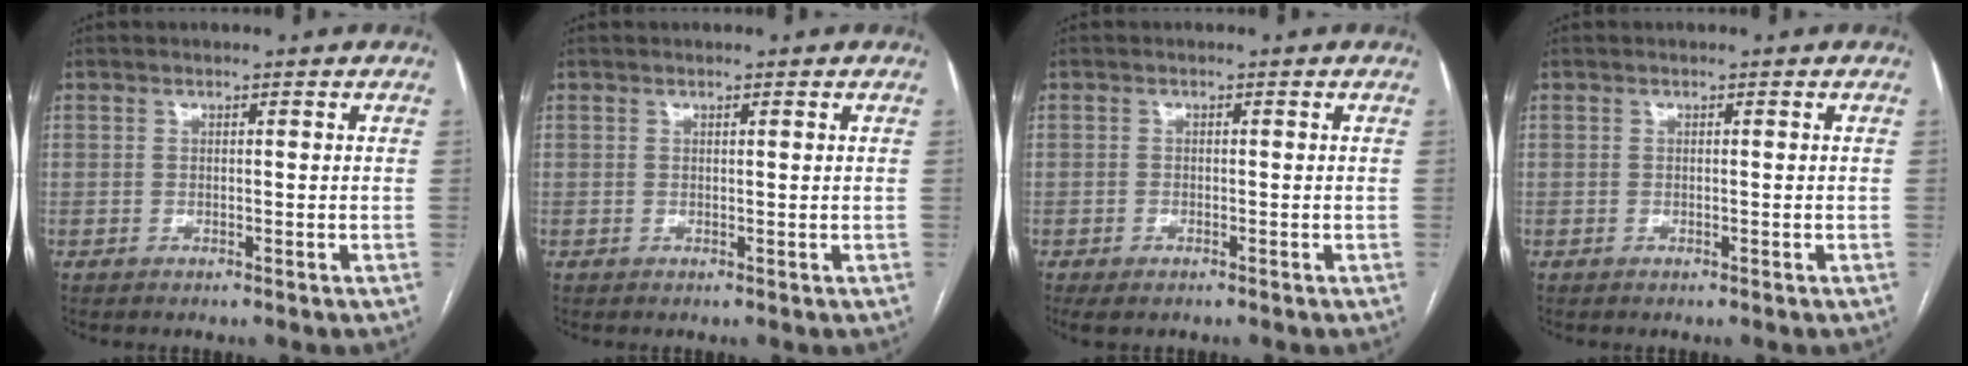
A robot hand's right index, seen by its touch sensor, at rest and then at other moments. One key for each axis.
{"total": 0.0}
{"total": 2.0, "fx": -1.3, "fy": 1.0, "fz": 1.1, "tx": -0.021, "ty": -0.002, "tz": -0.014}
{"total": 0.0}